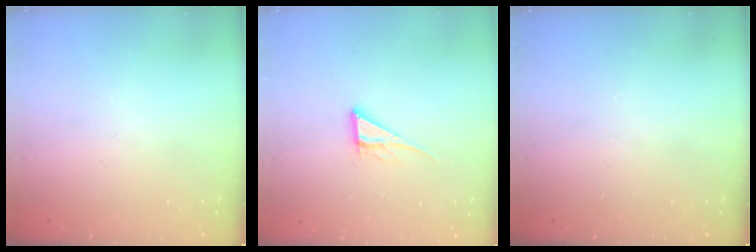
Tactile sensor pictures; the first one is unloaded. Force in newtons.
{"total": 6.6, "press": 6.6, "slide": 0.3}
{"total": 0.0}